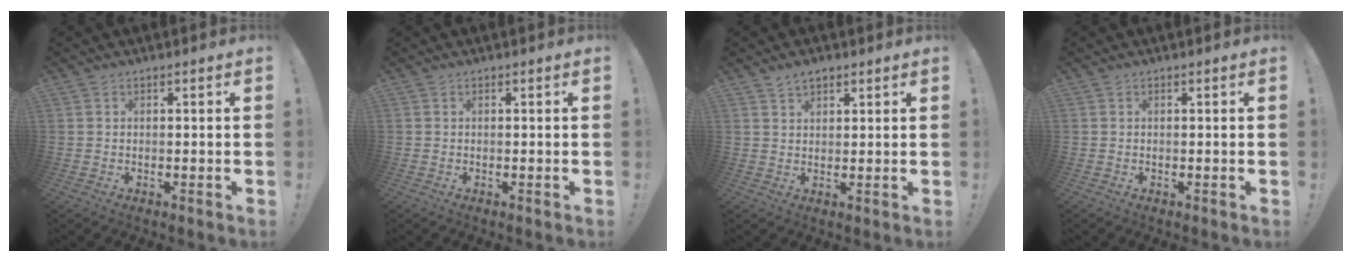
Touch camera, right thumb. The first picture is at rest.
{"total": 0.0}
{"total": 3.2, "force": [2.4, 1.8, 1.1], "torque": [-0.012, -0.011, 0.042]}
{"total": 0.0}